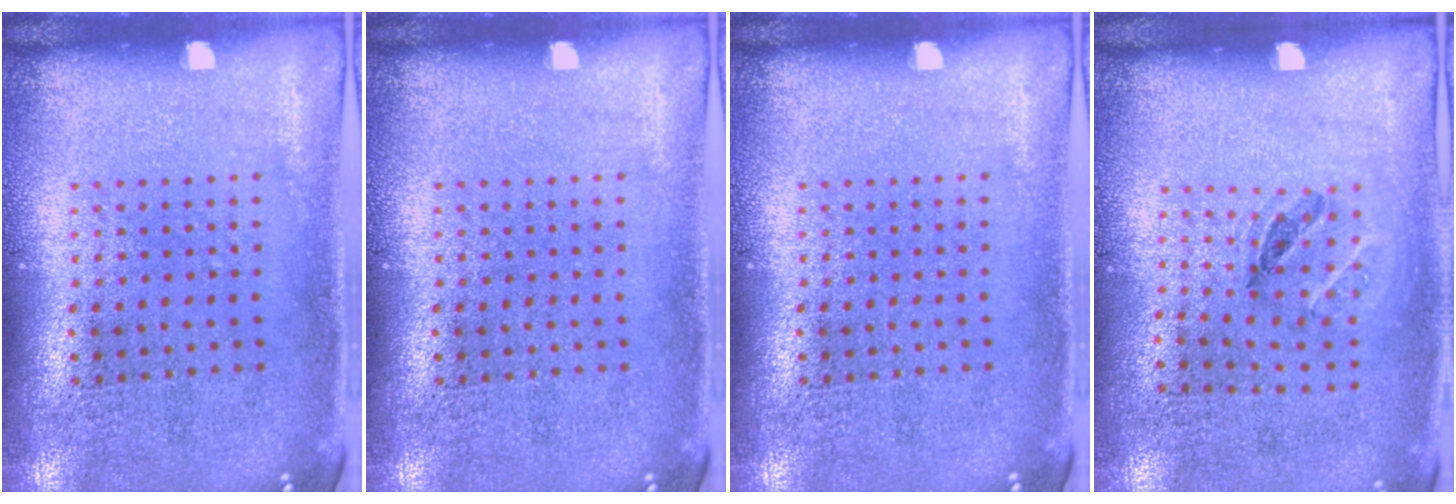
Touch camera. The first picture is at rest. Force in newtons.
{"total": 0.0}
{"total": 0.0}
{"total": 1.2, "press": 0.7, "slide": 1.0}